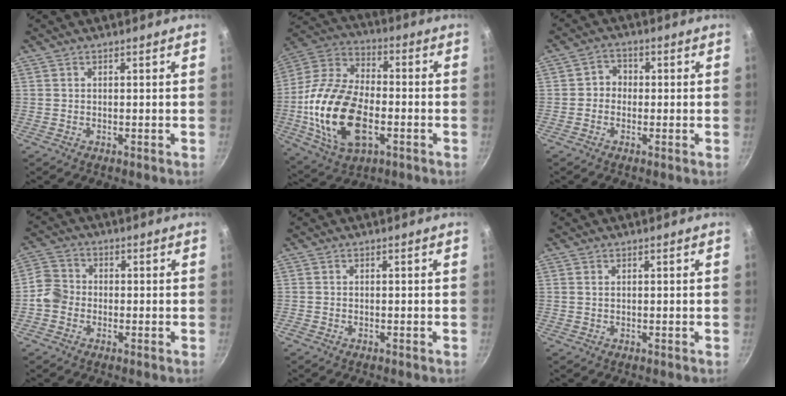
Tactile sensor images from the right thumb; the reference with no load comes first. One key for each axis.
{"total": 22.0, "fx": -4.6, "fy": 12.6, "fz": 17.5, "tx": -0.333, "ty": 0.024, "tz": -0.089}
{"total": 3.4, "fx": -0.5, "fy": 3.1, "fz": 1.3, "tx": 0.002, "ty": 0.012, "tz": -0.018}
{"total": 4.9, "fx": -1.6, "fy": 4.3, "fz": 2.0, "tx": -0.018, "ty": 0.018, "tz": -0.046}
{"total": 0.0}
{"total": 0.5, "fx": 0.1, "fy": 0.3, "fz": 0.4, "tx": -0.007, "ty": 0.001, "tz": 0.003}